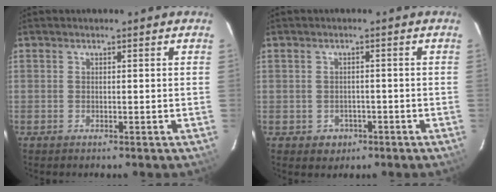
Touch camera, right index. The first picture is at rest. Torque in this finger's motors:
{"motor_torque": [-0.91, 0.47, -1.01, -0.21]}